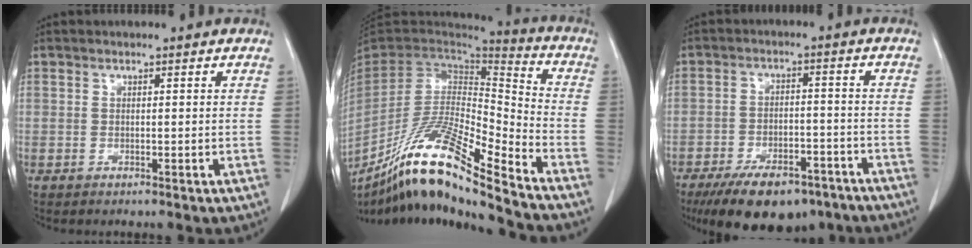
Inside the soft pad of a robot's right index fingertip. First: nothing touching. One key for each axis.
{"total": 19.9, "fx": -15.1, "fy": 0.4, "fz": 13.0, "tx": -0.253, "ty": -0.021, "tz": -0.281}
{"total": 15.1, "fx": -11.2, "fy": 6.0, "fz": 8.1, "tx": -0.128, "ty": -0.003, "tz": -0.169}